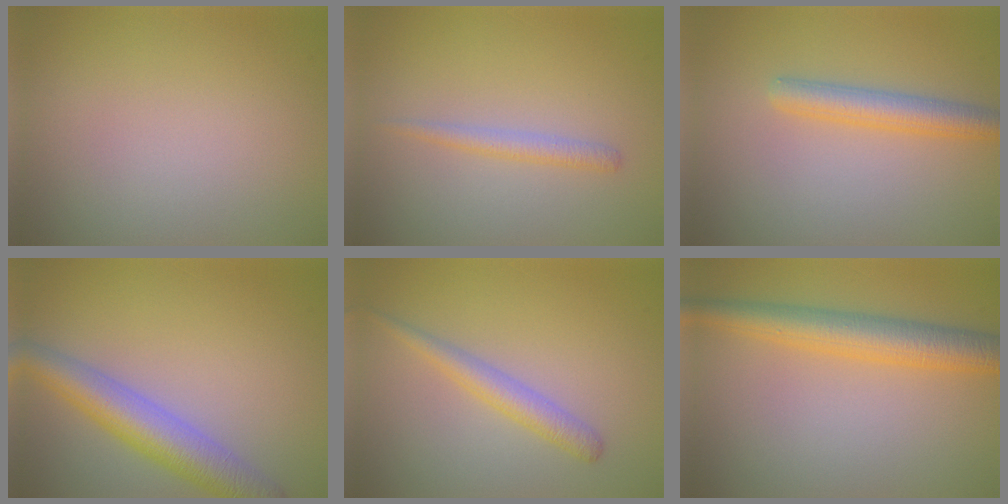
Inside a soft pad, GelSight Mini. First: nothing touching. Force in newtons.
{"total": 1.5, "press": 1.5, "slide": 0.1}
{"total": 3.2, "press": 3.2, "slide": 0.1}
{"total": 5.6, "press": 5.6, "slide": 0.1}
{"total": 2.3, "press": 2.3, "slide": 0.0}
{"total": 5.1, "press": 5.1, "slide": 0.1}